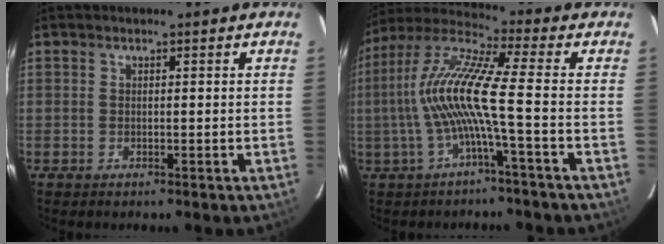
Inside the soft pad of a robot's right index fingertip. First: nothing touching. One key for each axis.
{"total": 12.0, "fx": -2.2, "fy": -0.5, "fz": 11.8, "tx": -0.236, "ty": 0.007, "tz": -0.041}